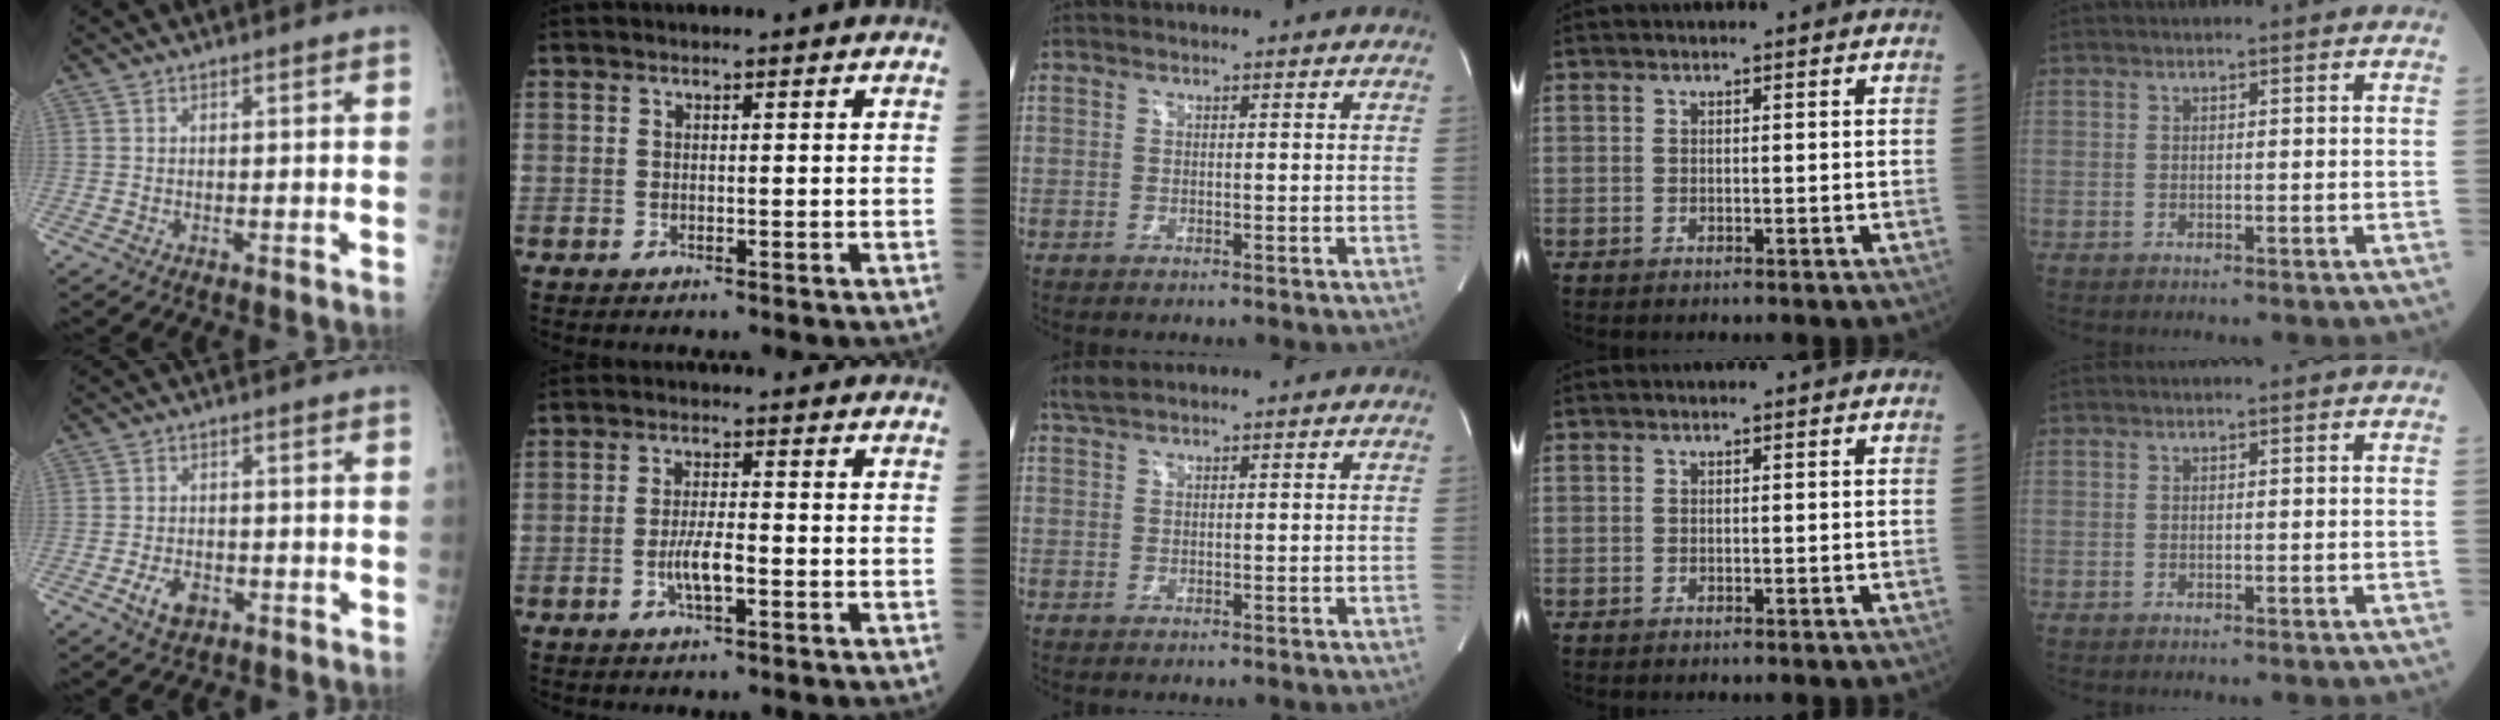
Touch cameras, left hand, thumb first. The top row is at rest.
{"thumb": {"total": 4.3, "force": [-1.9, 2.7, 2.7], "torque": [-0.042, 0.007, -0.030]}, "index": {"total": 4.0, "force": [-1.9, 0.8, 3.4], "torque": [-0.068, -0.005, -0.036]}, "middle": {"total": 1.8, "force": [1.7, 0.0, 0.7], "torque": [-0.021, 0.014, 0.037]}}